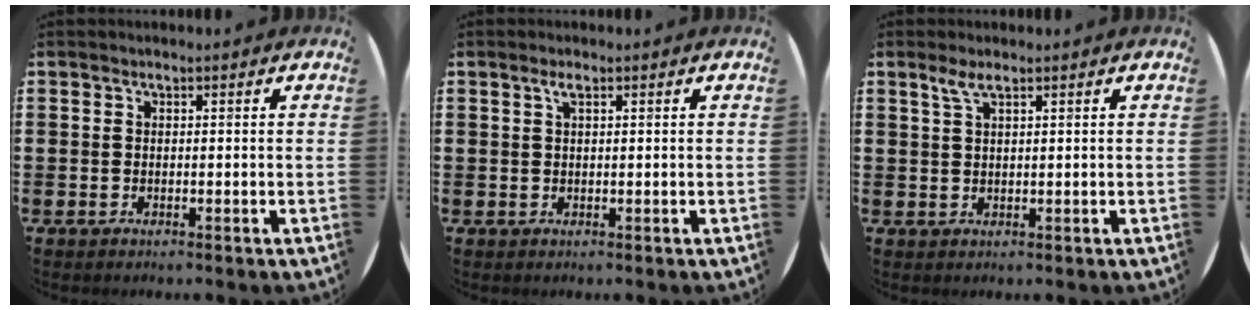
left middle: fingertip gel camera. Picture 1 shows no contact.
{"total": 1.1, "force": [0.5, 0.2, 0.9], "torque": [-0.018, 0.005, 0.008]}
{"total": 1.9, "force": [1.2, 0.3, 1.4], "torque": [-0.030, 0.004, 0.021]}